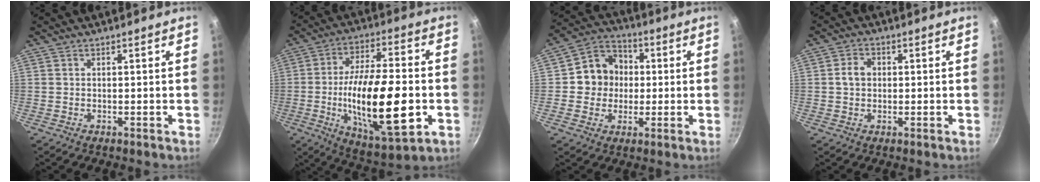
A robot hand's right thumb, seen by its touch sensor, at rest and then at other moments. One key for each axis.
{"total": 23.3, "fx": -4.3, "fy": 8.5, "fz": 21.3, "tx": -0.354, "ty": 0.012, "tz": -0.065}
{"total": 10.6, "fx": 0.4, "fy": 9.6, "fz": 4.3, "tx": -0.029, "ty": 0.021, "tz": -0.010}
{"total": 3.7, "fx": 0.3, "fy": 3.0, "fz": 2.2, "tx": -0.027, "ty": 0.011, "tz": -0.001}